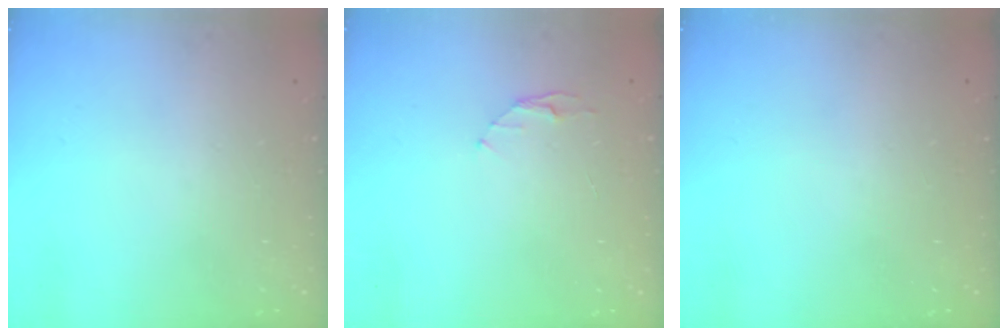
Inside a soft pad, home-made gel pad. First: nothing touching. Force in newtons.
{"total": 3.2, "press": 3.2, "slide": 0.4}
{"total": 0.0}